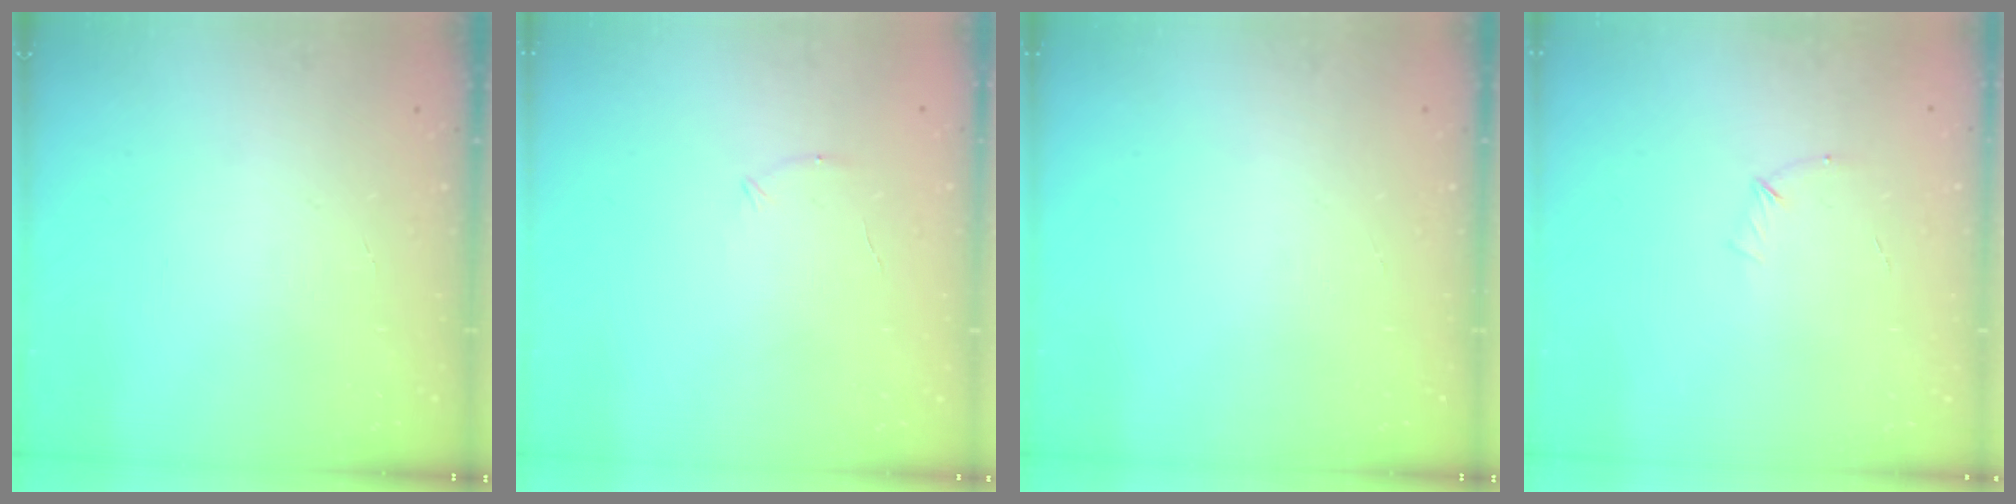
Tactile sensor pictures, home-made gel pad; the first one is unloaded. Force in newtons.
{"total": 4.7, "press": 4.5, "slide": 1.3}
{"total": 0.0}
{"total": 4.9, "press": 4.7, "slide": 1.2}